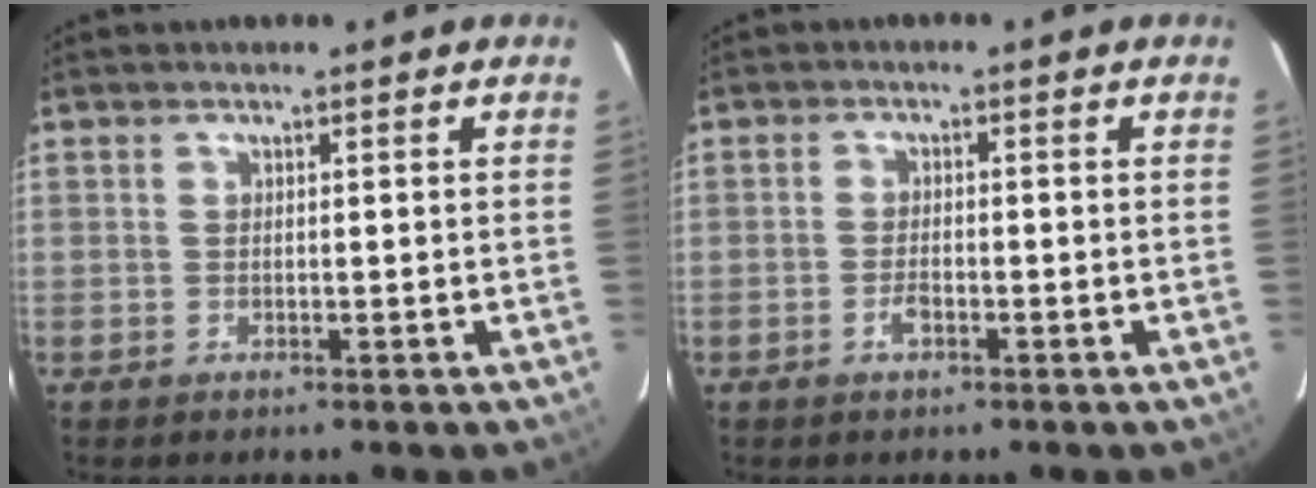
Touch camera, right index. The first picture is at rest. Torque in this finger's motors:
{"motor_torque": [0.22, -0.15, 0.04, 0.01]}